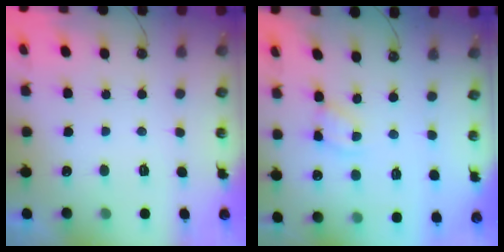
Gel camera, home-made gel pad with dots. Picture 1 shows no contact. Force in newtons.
{"total": 2.7, "press": 2.7, "slide": 0.4}